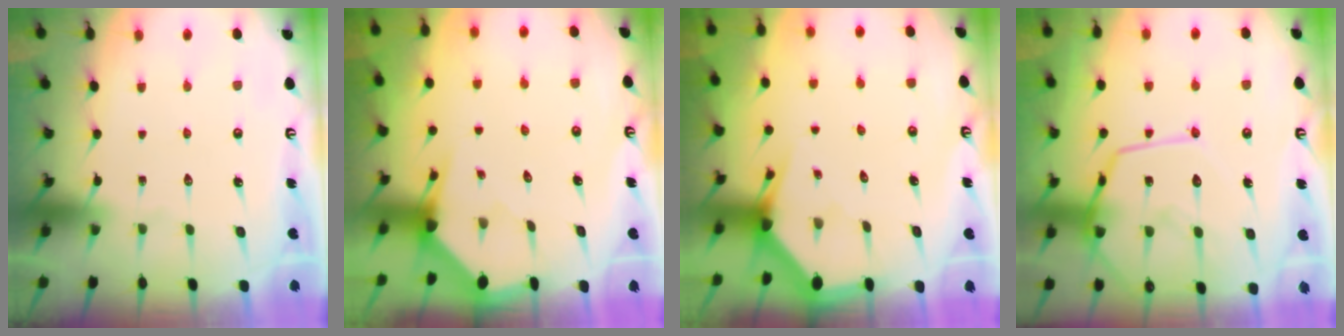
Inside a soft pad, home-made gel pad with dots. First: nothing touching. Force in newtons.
{"total": 2.7, "press": 2.7, "slide": 0.2}
{"total": 2.8, "press": 2.8, "slide": 0.2}
{"total": 14.6, "press": 14.5, "slide": 1.2}